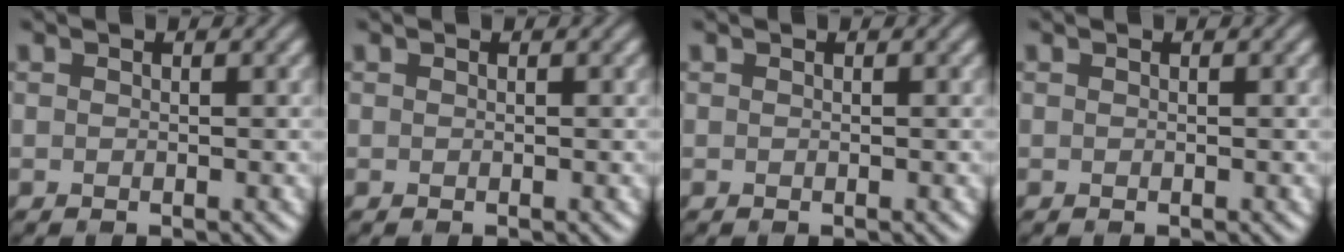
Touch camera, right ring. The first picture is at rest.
{"total": 0.0}
{"total": 0.0}
{"total": 0.0}